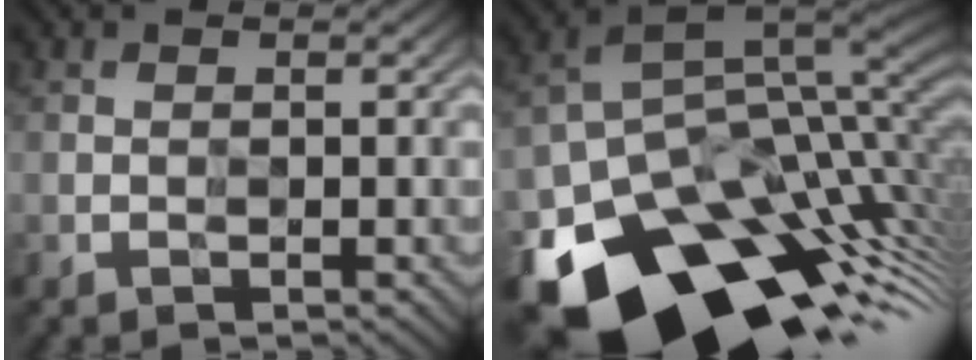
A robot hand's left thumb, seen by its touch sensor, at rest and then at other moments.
{"total": 16.8, "force": [-8.1, 10.6, 10.2], "torque": [-0.190, -0.035, -0.123]}